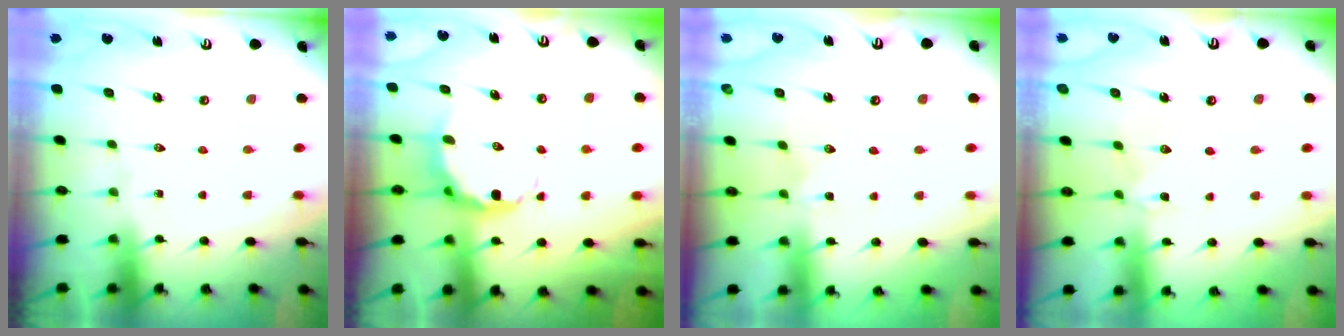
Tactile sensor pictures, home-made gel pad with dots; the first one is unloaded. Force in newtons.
{"total": 6.9, "press": 6.7, "slide": 1.7}
{"total": 0.0}
{"total": 1.3, "press": 1.3, "slide": 0.3}